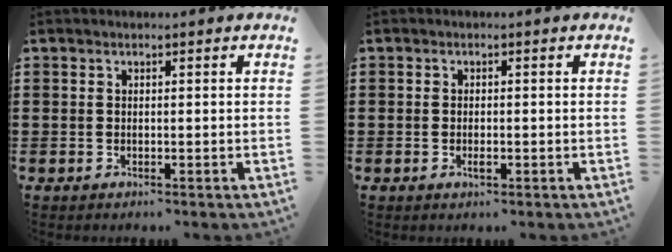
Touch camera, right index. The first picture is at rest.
{"total": 1.2, "force": [-0.3, 0.3, 1.2], "torque": [-0.021, -0.003, -0.004]}